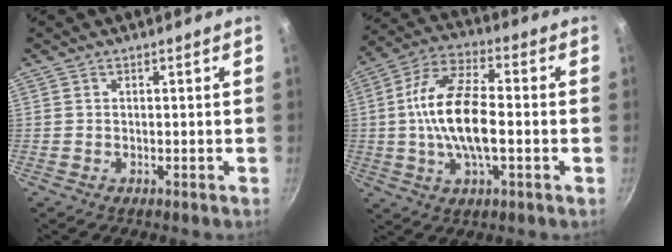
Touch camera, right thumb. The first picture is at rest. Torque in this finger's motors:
{"motor_torque": [2.52, 2.49, 2.18, -0.59, 0.56]}